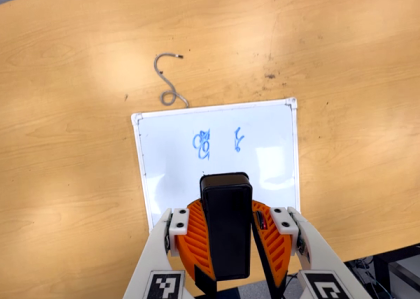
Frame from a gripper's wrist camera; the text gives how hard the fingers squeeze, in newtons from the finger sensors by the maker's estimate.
{"total": 10.0, "left": 10.2, "right": 9.9}